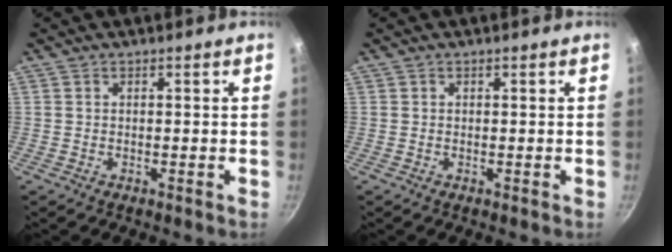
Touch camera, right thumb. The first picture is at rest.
{"total": 0.0}